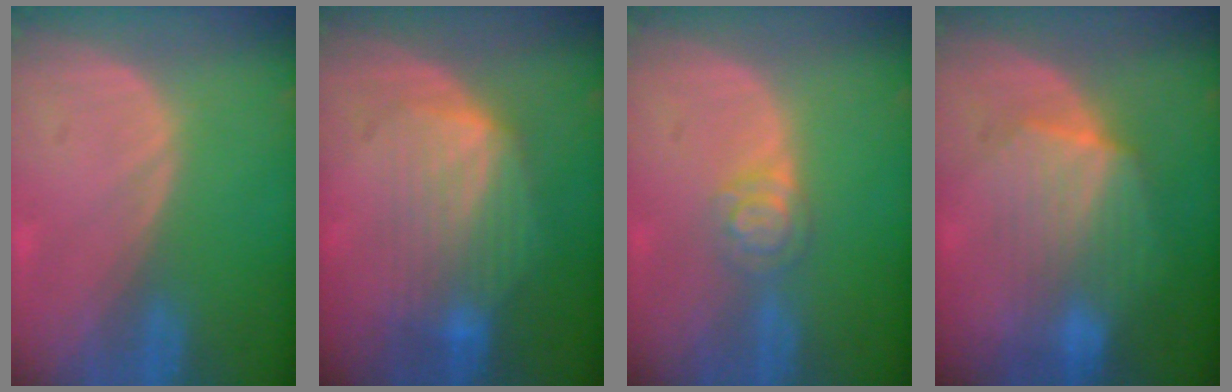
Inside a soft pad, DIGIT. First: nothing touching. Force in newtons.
{"total": 7.4, "press": 7.3, "slide": 1.5}
{"total": 3.9, "press": 3.6, "slide": 1.5}
{"total": 7.0, "press": 6.9, "slide": 1.3}